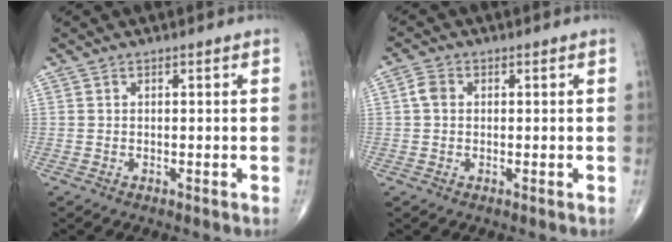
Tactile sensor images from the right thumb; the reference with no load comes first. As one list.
[{"total": 2.6, "force": [0.3, 2.1, 1.6], "torque": [-0.030, 0.007, 0.001]}]